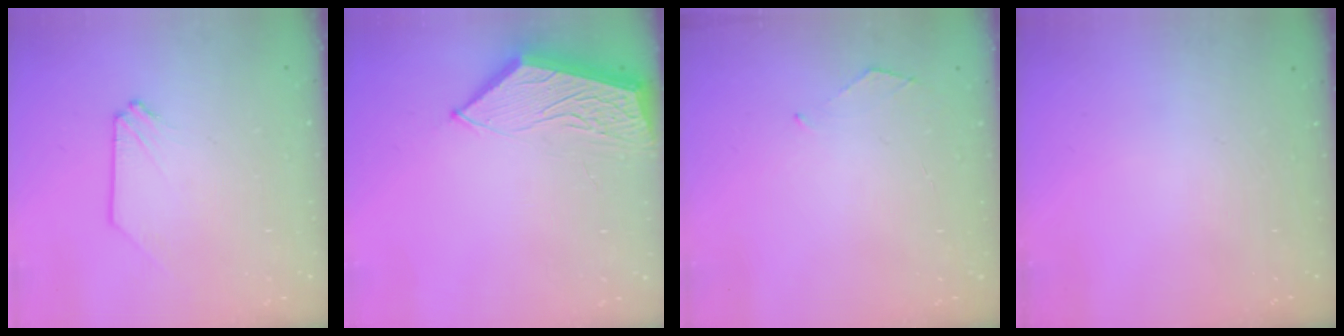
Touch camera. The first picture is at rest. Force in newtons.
{"total": 6.7, "press": 6.7, "slide": 0.5}
{"total": 3.1, "press": 3.1, "slide": 0.4}
{"total": 0.0}